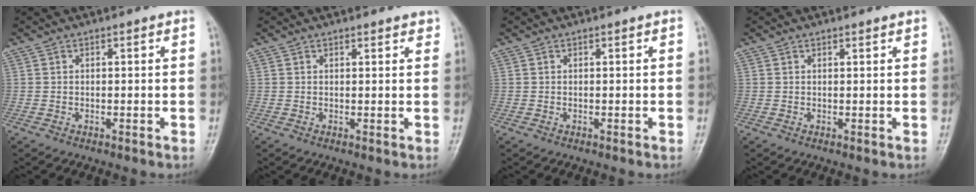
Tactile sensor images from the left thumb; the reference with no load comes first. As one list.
[{"total": 1.6, "force": [1.3, 0.6, 0.6], "torque": [0.001, -0.004, 0.014]}, {"total": 0.0}, {"total": 0.7, "force": [0.6, 0.1, 0.2], "torque": [-0.006, -0.004, 0.009]}]